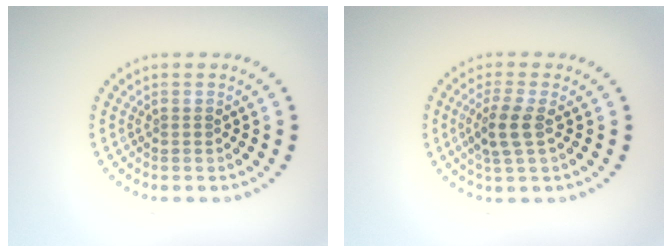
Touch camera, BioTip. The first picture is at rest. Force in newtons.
{"total": 2.8, "press": 2.5, "slide": 1.1}